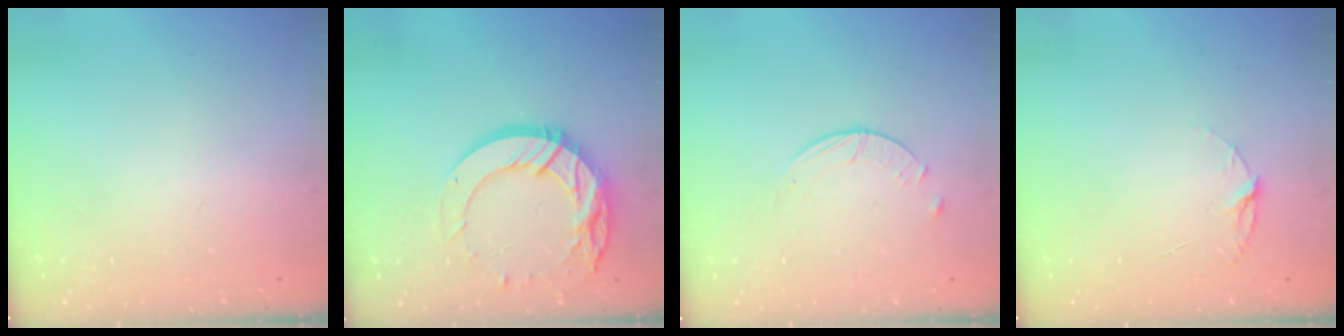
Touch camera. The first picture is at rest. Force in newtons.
{"total": 16.8, "press": 16.8, "slide": 1.4}
{"total": 2.6, "press": 2.5, "slide": 0.3}
{"total": 4.1, "press": 4.1, "slide": 0.3}